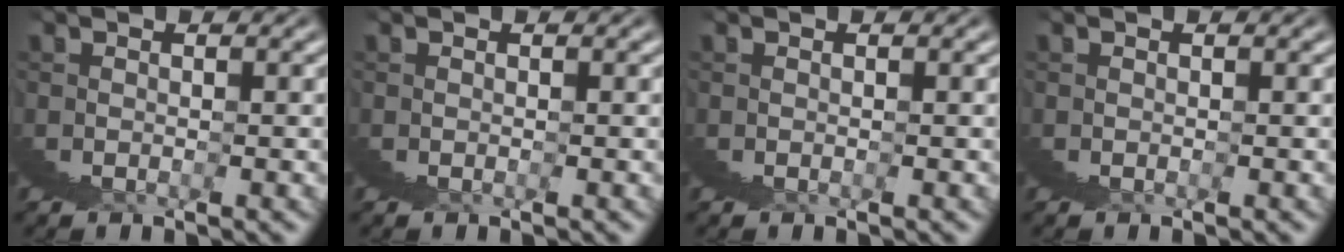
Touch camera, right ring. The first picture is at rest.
{"total": 0.0}
{"total": 0.0}
{"total": 0.0}